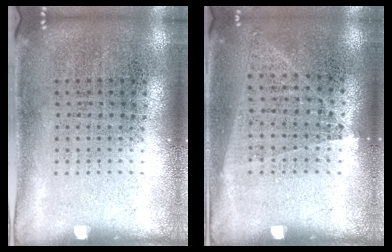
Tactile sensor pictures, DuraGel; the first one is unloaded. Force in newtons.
{"total": 1.0, "press": 0.9, "slide": 0.4}